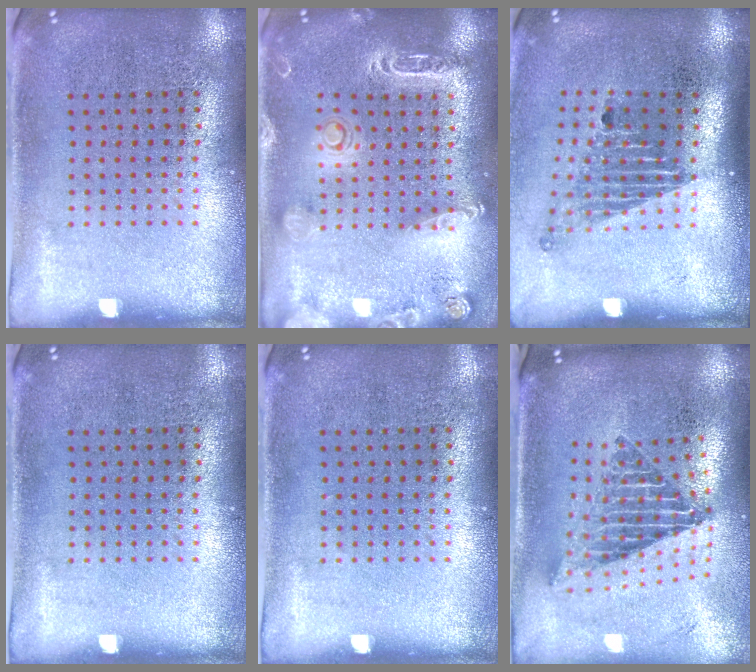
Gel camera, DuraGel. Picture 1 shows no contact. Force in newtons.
{"total": 2.0, "press": 1.9, "slide": 0.6}
{"total": 1.6, "press": 1.1, "slide": 1.2}
{"total": 0.0}
{"total": 0.0}
{"total": 2.3, "press": 1.6, "slide": 1.7}